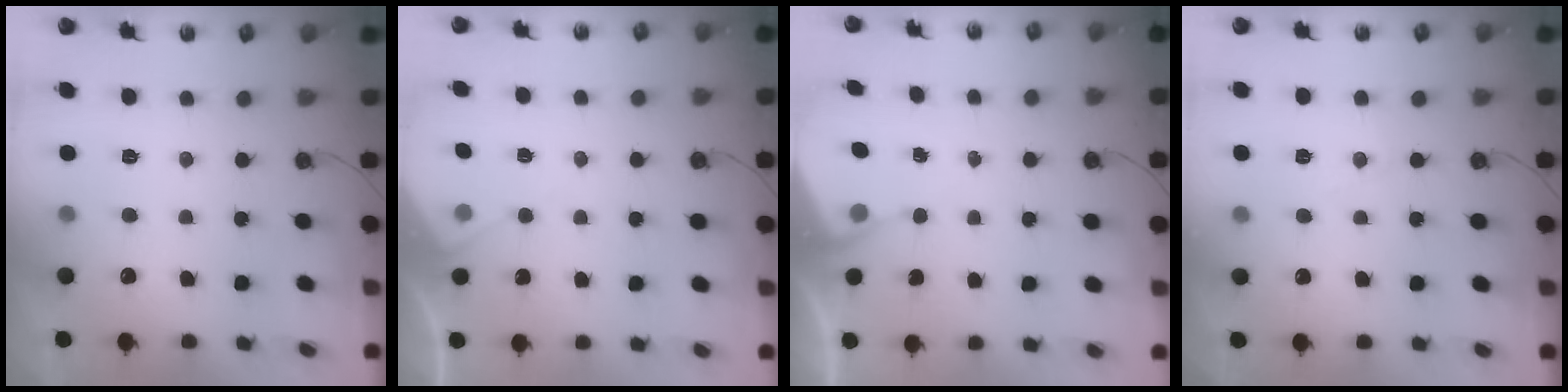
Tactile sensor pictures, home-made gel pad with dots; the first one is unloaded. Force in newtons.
{"total": 4.0, "press": 4.0, "slide": 0.4}
{"total": 2.9, "press": 2.9, "slide": 0.4}
{"total": 4.6, "press": 4.6, "slide": 0.6}